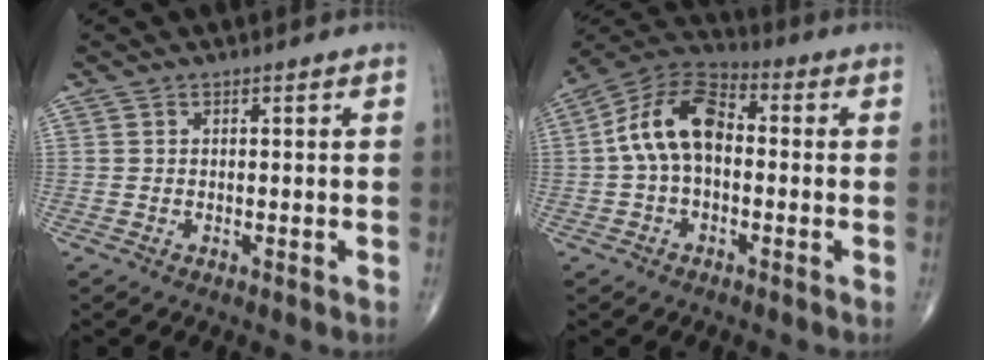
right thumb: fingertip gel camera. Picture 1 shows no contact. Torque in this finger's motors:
{"motor_torque": [1.61, 1.85, 0.44, -0.44, 0.17]}